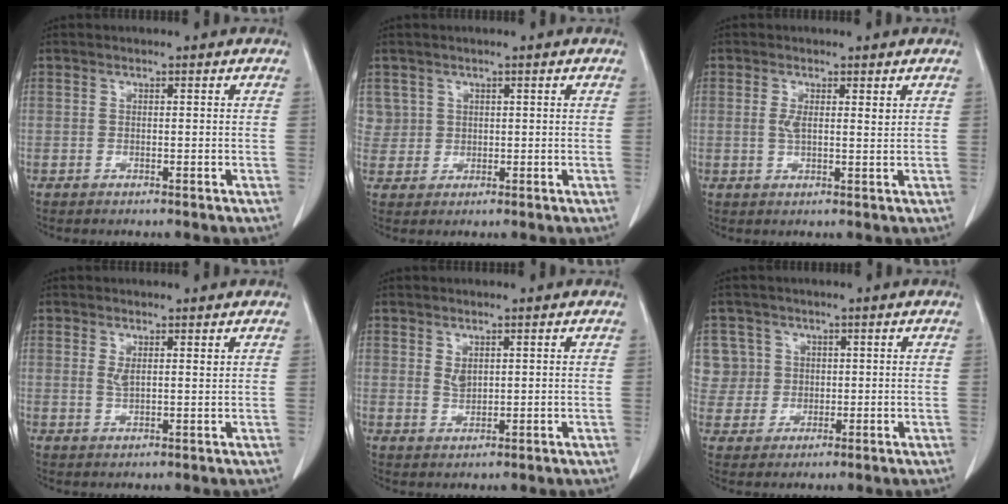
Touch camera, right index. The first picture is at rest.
{"total": 2.9, "force": [1.3, 2.5, -0.2], "torque": [0.023, 0.004, 0.019]}
{"total": 2.8, "force": [0.9, 1.0, 2.5], "torque": [-0.049, 0.000, 0.016]}
{"total": 2.1, "force": [1.1, 0.6, 1.7], "torque": [-0.037, -0.003, 0.024]}
{"total": 2.0, "force": [0.9, 1.2, 1.3], "torque": [-0.027, -0.002, 0.024]}
{"total": 6.4, "force": [2.0, 6.1, -0.3], "torque": [0.016, 0.017, 0.047]}